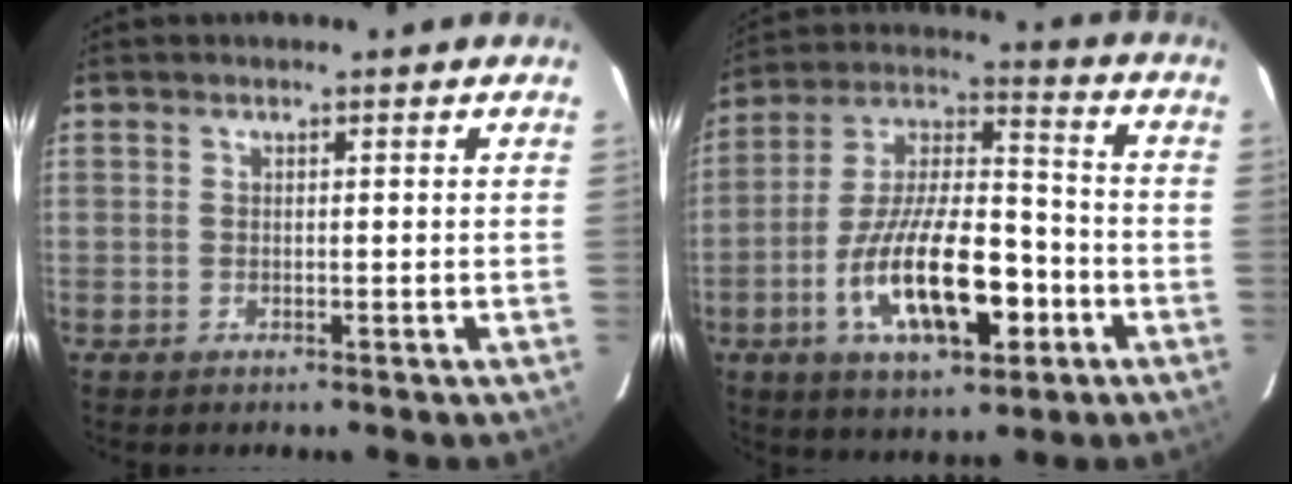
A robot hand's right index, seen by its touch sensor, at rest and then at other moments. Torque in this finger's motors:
{"motor_torque": [1.27, -0.87, 1.05, 0.21]}